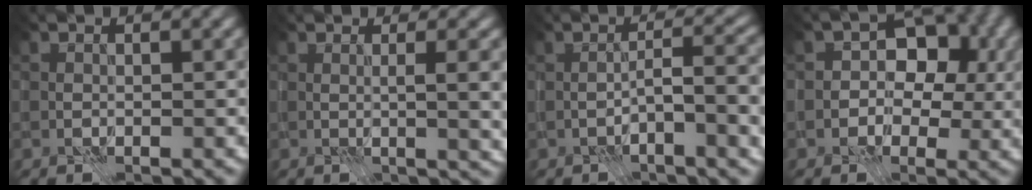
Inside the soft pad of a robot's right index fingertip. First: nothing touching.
{"total": 3.7, "force": [-0.1, 1.0, 3.6], "torque": [-0.048, 0.004, -0.002]}
{"total": 4.8, "force": [-1.7, 1.0, 4.4], "torque": [-0.068, 0.013, -0.035]}
{"total": 9.5, "force": [0.3, 7.6, 5.8], "torque": [-0.014, 0.042, -0.037]}